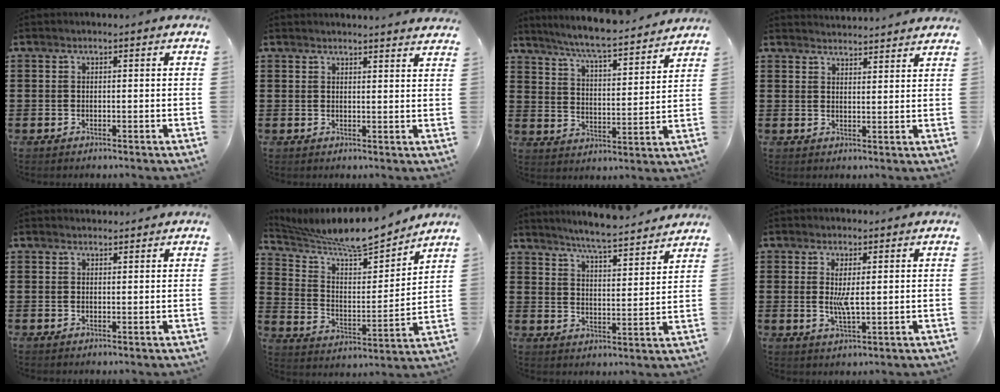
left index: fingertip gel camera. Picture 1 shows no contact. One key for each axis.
{"total": 2.1, "fx": 2.1, "fy": -0.2, "fz": 0.1, "tx": 0.000, "ty": -0.008, "tz": 0.038}
{"total": 6.7, "fx": 6.0, "fy": -0.1, "fz": 2.9, "tx": -0.072, "ty": -0.043, "tz": 0.098}
{"total": 2.8, "fx": 2.8, "fy": -0.2, "fz": -0.2, "tx": -0.005, "ty": -0.014, "tz": 0.052}
{"total": 1.1, "fx": 1.1, "fy": 0.2, "fz": 0.0, "tx": -0.002, "ty": 0.001, "tz": 0.022}
{"total": 8.7, "fx": 8.1, "fy": 0.8, "fz": 2.9, "tx": -0.094, "ty": -0.063, "tz": 0.138}
{"total": 5.4, "fx": 5.1, "fy": -0.4, "fz": 1.7, "tx": -0.054, "ty": -0.036, "tz": 0.085}
{"total": 3.7, "fx": 0.6, "fy": 0.7, "fz": 3.6, "tx": -0.070, "ty": -0.001, "tz": 0.009}